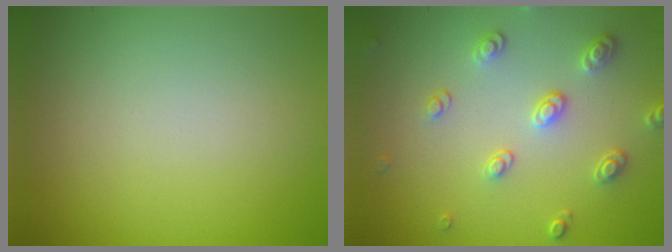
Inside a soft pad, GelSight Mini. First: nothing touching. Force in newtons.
{"total": 2.5, "press": 2.5, "slide": 0.4}